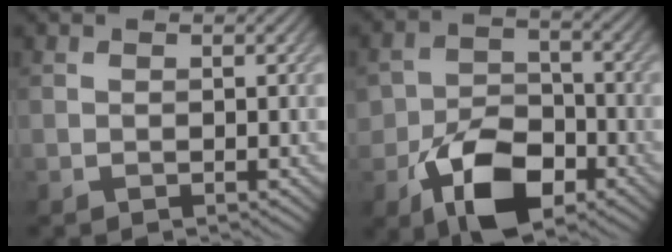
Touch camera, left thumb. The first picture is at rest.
{"total": 10.0, "force": [-4.9, 6.2, 6.1], "torque": [-0.121, -0.016, -0.085]}